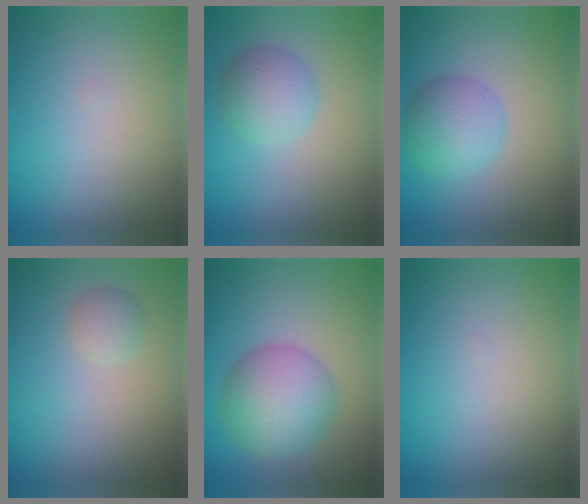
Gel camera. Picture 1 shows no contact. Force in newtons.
{"total": 3.5, "press": 3.5, "slide": 0.1}
{"total": 4.0, "press": 4.0, "slide": 0.0}
{"total": 1.5, "press": 1.5, "slide": 0.0}
{"total": 6.5, "press": 6.5, "slide": 0.2}
{"total": 0.0}